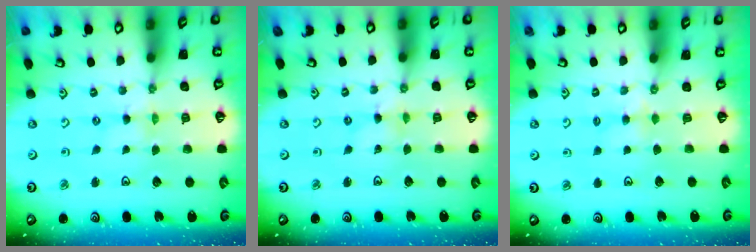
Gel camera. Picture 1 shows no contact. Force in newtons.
{"total": 0.0}
{"total": 3.0, "press": 2.9, "slide": 0.5}